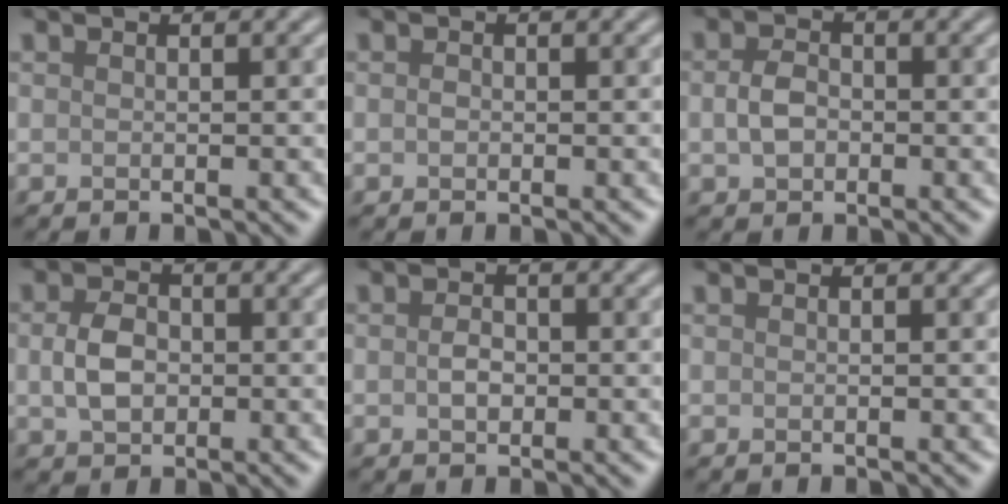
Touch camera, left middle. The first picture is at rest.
{"total": 0.5, "force": [-0.1, 0.4, 0.2], "torque": [-0.008, -0.001, -0.004]}
{"total": 2.3, "force": [-0.3, 1.7, 1.5], "torque": [-0.038, 0.000, -0.008]}
{"total": 3.2, "force": [-0.1, 2.4, 2.2], "torque": [-0.053, 0.000, -0.005]}
{"total": 1.5, "force": [-0.2, 1.0, 1.1], "torque": [-0.025, 0.000, -0.006]}
{"total": 0.0}